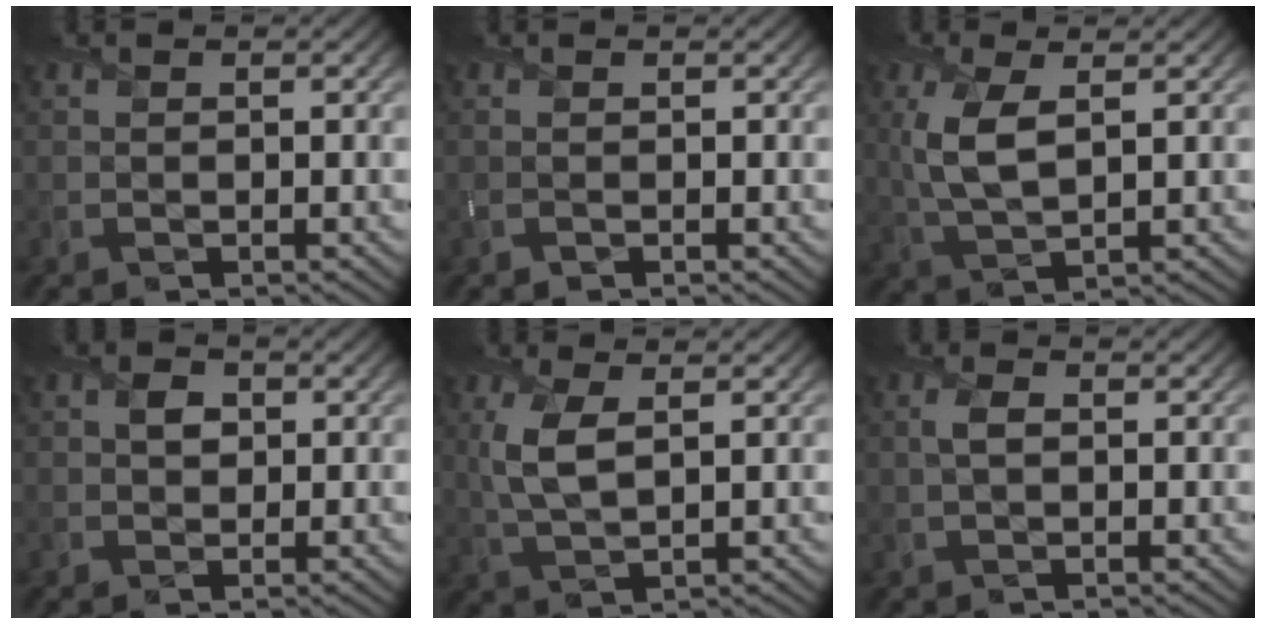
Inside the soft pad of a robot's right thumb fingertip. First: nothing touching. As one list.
[{"total": 0.0}, {"total": 6.0, "force": [1.4, 2.5, 5.2], "torque": [-0.129, 0.001, 0.031]}, {"total": 2.4, "force": [0.4, 2.0, 1.2], "torque": [-0.024, -0.003, 0.004]}, {"total": 5.1, "force": [1.3, 2.1, 4.5], "torque": [-0.114, 0.001, 0.030]}, {"total": 1.7, "force": [0.2, 0.9, 1.4], "torque": [-0.035, 0.003, 0.001]}]